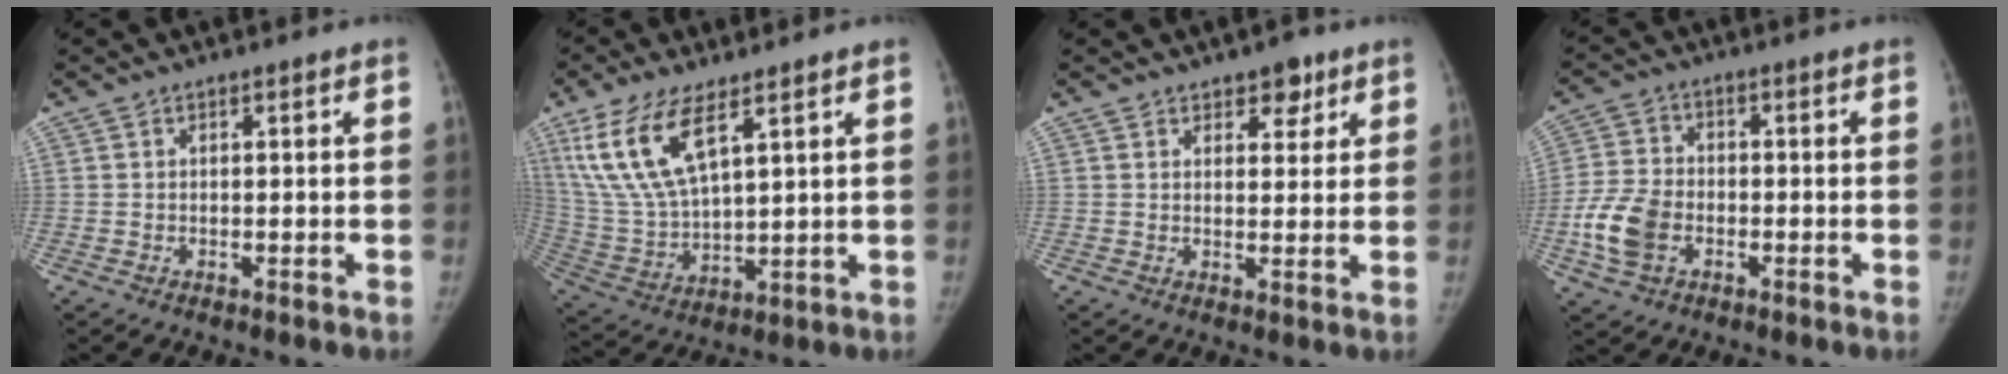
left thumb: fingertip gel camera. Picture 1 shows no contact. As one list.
[{"total": 15.0, "force": [7.8, 6.1, 11.2], "torque": [-0.231, -0.026, 0.165]}, {"total": 4.5, "force": [2.8, 2.8, 2.1], "torque": [0.001, -0.015, 0.040]}, {"total": 9.2, "force": [-2.8, 6.5, 5.8], "torque": [-0.121, 0.011, -0.057]}]